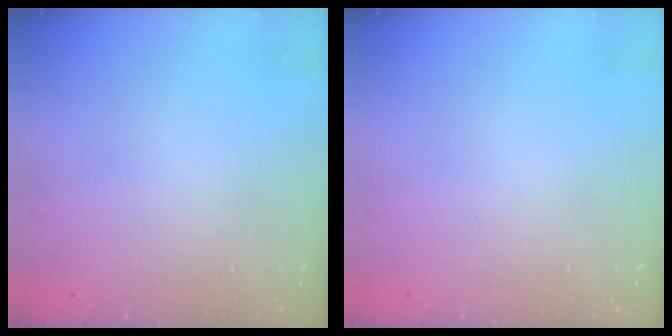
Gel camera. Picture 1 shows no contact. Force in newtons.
{"total": 0.0}